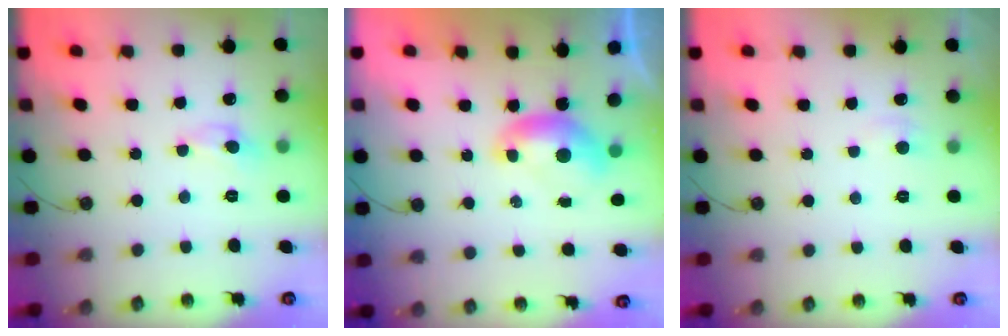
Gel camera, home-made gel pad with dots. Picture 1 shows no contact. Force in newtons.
{"total": 0.0}
{"total": 2.4, "press": 2.4, "slide": 0.4}